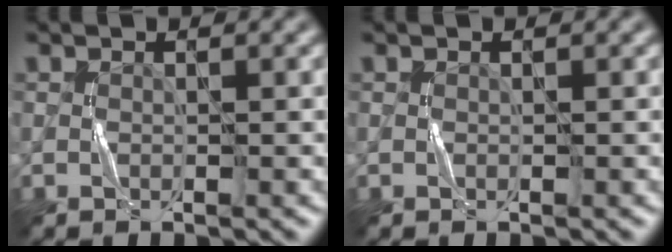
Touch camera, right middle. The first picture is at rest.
{"total": 0.0}